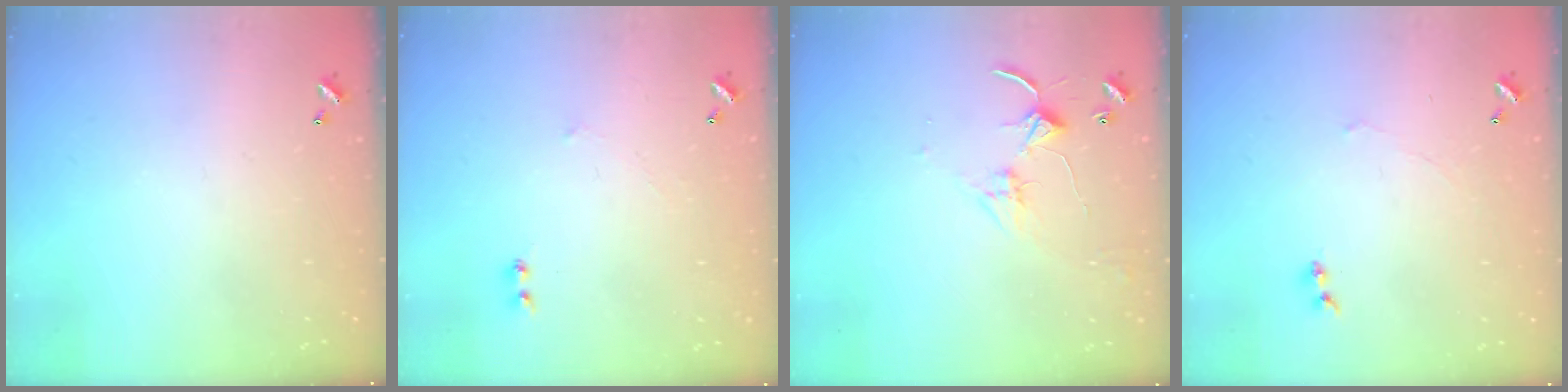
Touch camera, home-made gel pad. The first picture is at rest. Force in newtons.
{"total": 2.9, "press": 2.9, "slide": 0.4}
{"total": 2.8, "press": 2.8, "slide": 0.4}
{"total": 0.7, "press": 0.1, "slide": 0.7}